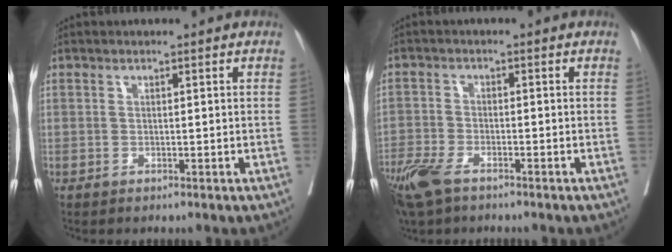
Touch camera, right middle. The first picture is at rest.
{"total": 8.0, "force": [-5.8, 2.8, 4.9], "torque": [-0.100, -0.016, -0.108]}